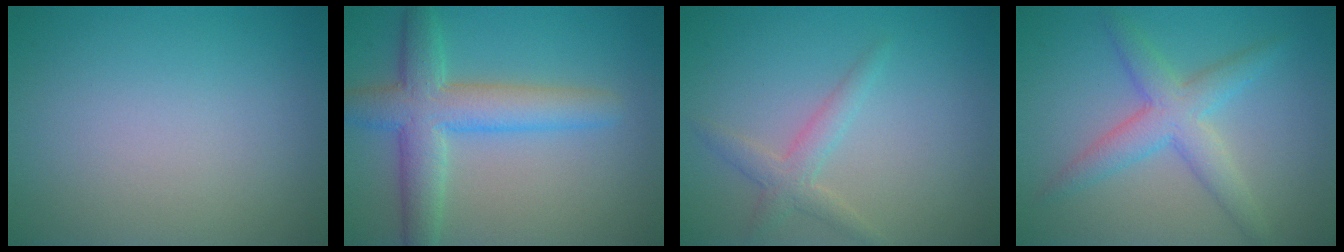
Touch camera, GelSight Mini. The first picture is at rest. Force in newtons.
{"total": 6.1, "press": 6.0, "slide": 0.3}
{"total": 2.2, "press": 2.2, "slide": 0.1}
{"total": 4.1, "press": 4.1, "slide": 0.0}